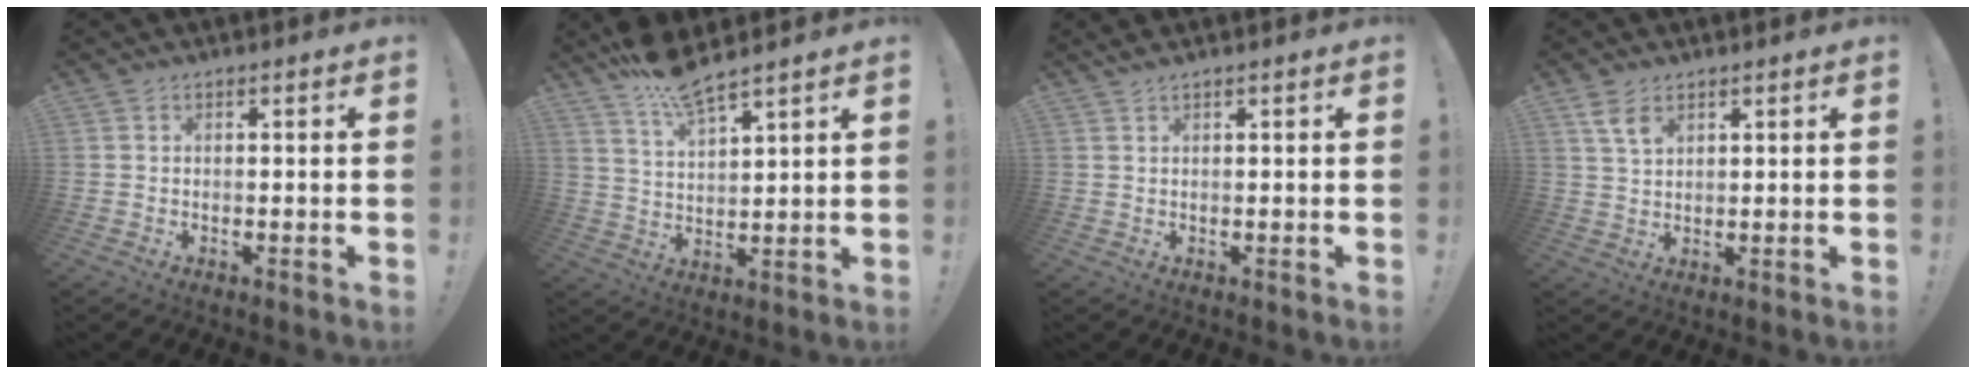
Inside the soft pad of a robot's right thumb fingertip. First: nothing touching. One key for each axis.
{"total": 9.0, "fx": 7.7, "fy": 1.4, "fz": 4.5, "tx": -0.085, "ty": -0.043, "tz": 0.138}
{"total": 1.4, "fx": 1.2, "fy": -0.1, "fz": 0.5, "tx": -0.014, "ty": 0.000, "tz": 0.023}
{"total": 5.0, "fx": 3.0, "fy": 2.6, "fz": 3.1, "tx": -0.052, "ty": -0.010, "tz": 0.055}